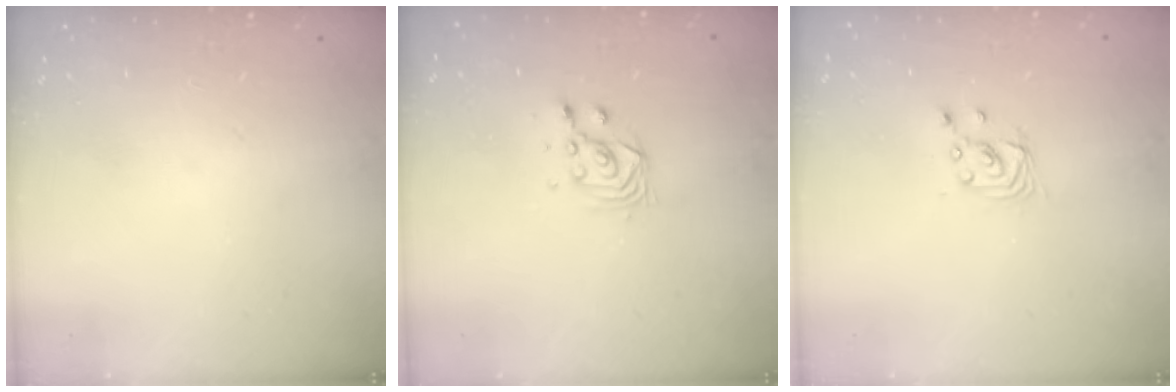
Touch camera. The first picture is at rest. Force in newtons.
{"total": 2.8, "press": 2.8, "slide": 0.2}
{"total": 2.9, "press": 2.9, "slide": 0.2}